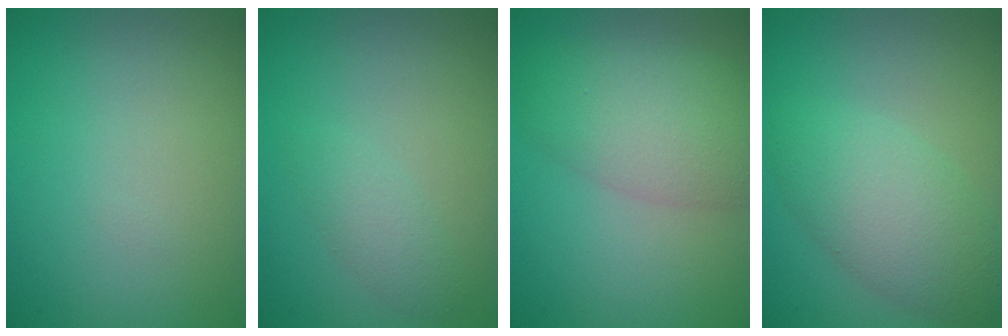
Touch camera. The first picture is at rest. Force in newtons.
{"total": 1.5, "press": 1.5, "slide": 0.1}
{"total": 5.8, "press": 5.8, "slide": 0.2}
{"total": 4.8, "press": 4.8, "slide": 0.0}